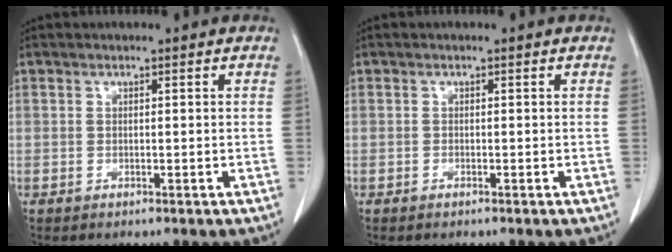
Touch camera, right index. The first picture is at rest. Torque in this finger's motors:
{"motor_torque": [-0.09, 0.06, -0.05, -0.05]}